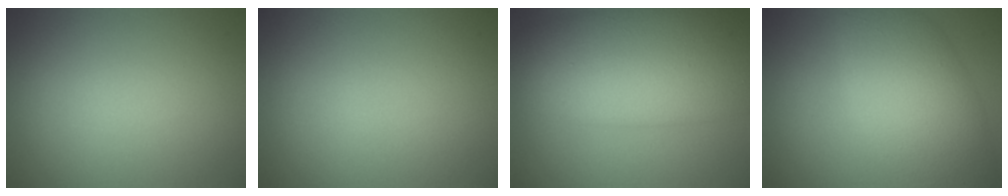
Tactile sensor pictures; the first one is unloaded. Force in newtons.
{"total": 0.0}
{"total": 12.1, "press": 12.1, "slide": 0.3}
{"total": 7.8, "press": 7.8, "slide": 0.3}